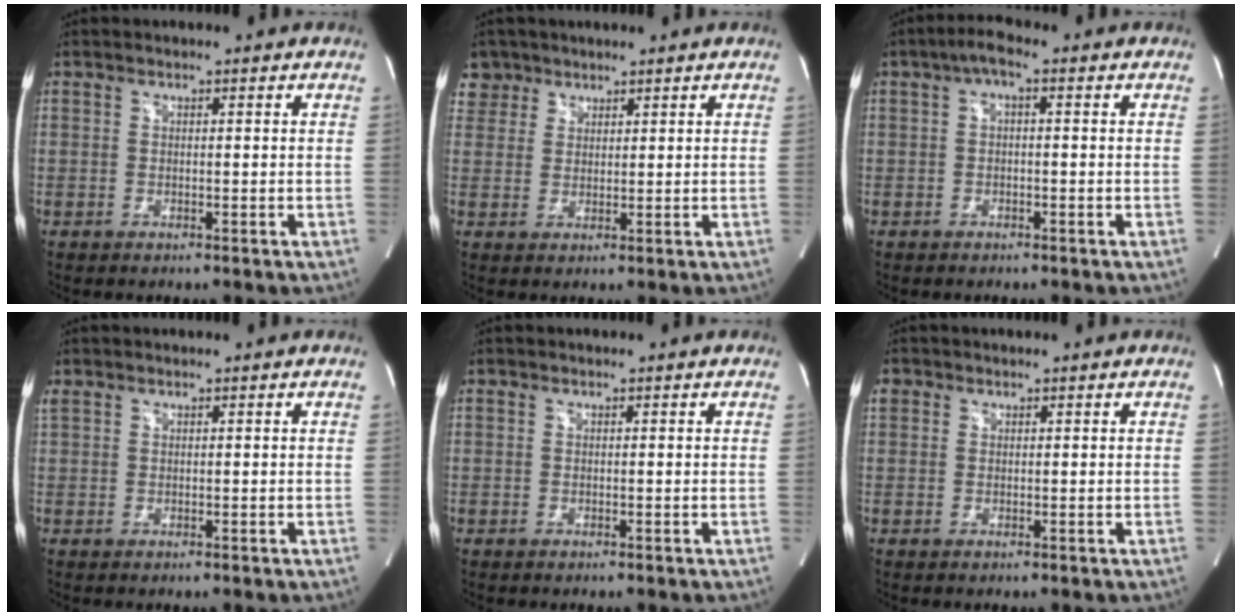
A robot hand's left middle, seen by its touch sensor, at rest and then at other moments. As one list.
[{"total": 4.2, "force": [2.9, 3.0, -0.6], "torque": [0.019, 0.008, 0.057]}, {"total": 2.9, "force": [0.6, 0.9, 2.7], "torque": [-0.047, 0.011, 0.007]}, {"total": 0.8, "force": [0.6, 0.5, 0.1], "torque": [-0.013, 0.018, 0.019]}, {"total": 0.0}, {"total": 1.6, "force": [0.7, 1.4, 0.1], "torque": [0.001, 0.012, 0.013]}]